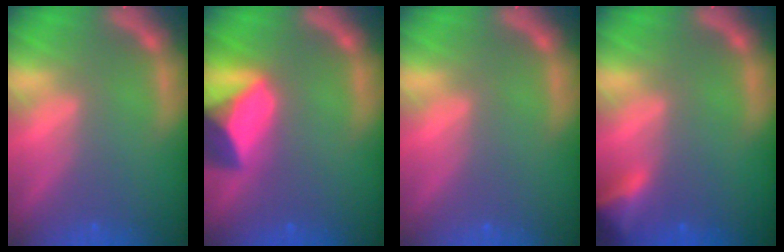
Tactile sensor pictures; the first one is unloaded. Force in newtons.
{"total": 8.0}
{"total": 0.0}
{"total": 3.5}